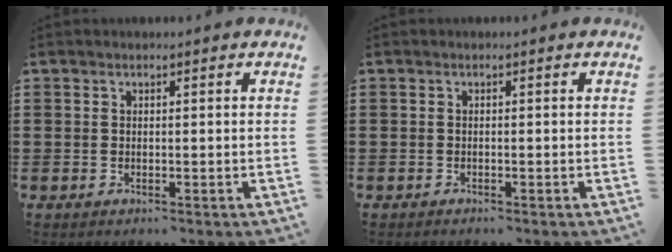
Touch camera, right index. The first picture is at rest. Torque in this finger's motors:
{"motor_torque": [-0.22, 0.20, 0.00, -0.01]}